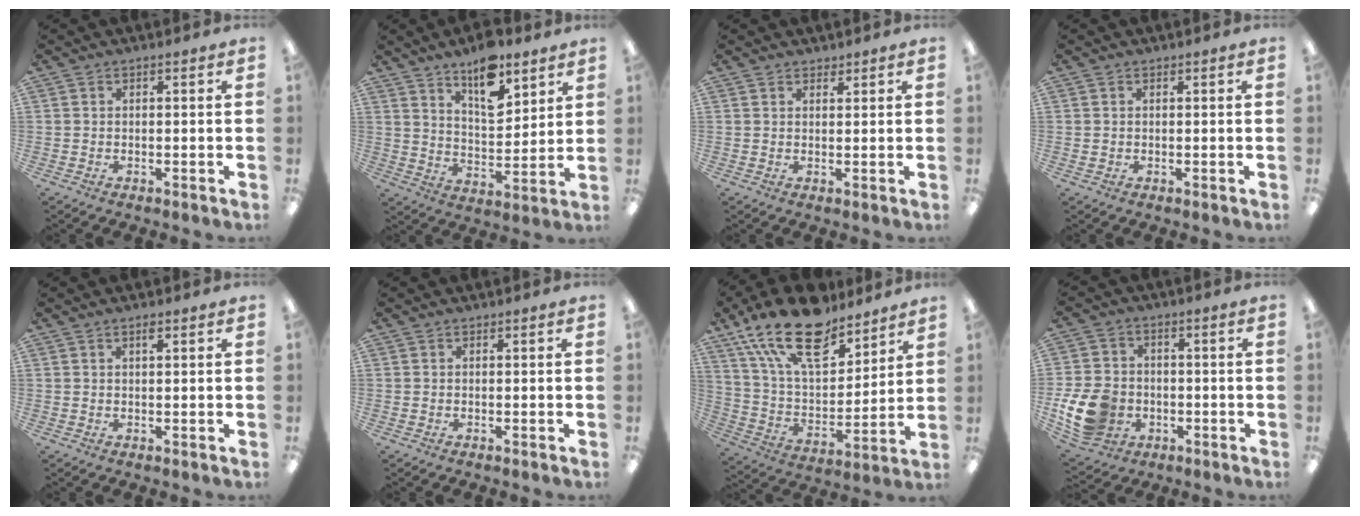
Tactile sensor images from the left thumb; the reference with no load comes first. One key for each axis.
{"total": 12.6, "fx": 9.2, "fy": 5.2, "fz": 6.9, "tx": -0.095, "ty": -0.058, "tz": 0.158}
{"total": 1.6, "fx": 1.4, "fy": 0.7, "fz": 0.0, "tx": -0.001, "ty": -0.003, "tz": 0.029}
{"total": 0.5, "fx": 0.4, "fy": 0.4, "fz": -0.1, "tx": 0.001, "ty": 0.004, "tz": 0.006}
{"total": 1.3, "fx": 0.9, "fy": 0.3, "fz": 0.9, "tx": -0.012, "ty": -0.002, "tz": 0.014}
{"total": 0.0}
{"total": 21.5, "fx": 15.1, "fy": 9.5, "fz": 12.0, "tx": -0.228, "ty": -0.084, "tz": 0.268}
{"total": 13.2, "fx": -3.4, "fy": 10.5, "fz": 7.2, "tx": -0.158, "ty": 0.017, "tz": -0.057}